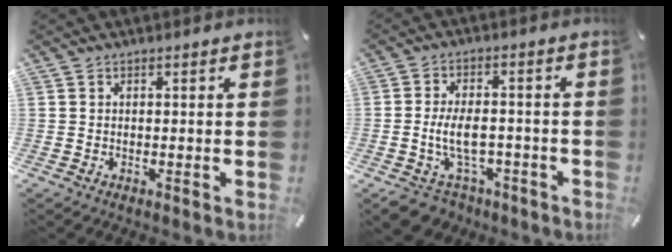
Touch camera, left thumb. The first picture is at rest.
{"total": 9.2, "force": [-2.6, 6.3, 6.2], "torque": [-0.128, 0.018, -0.042]}